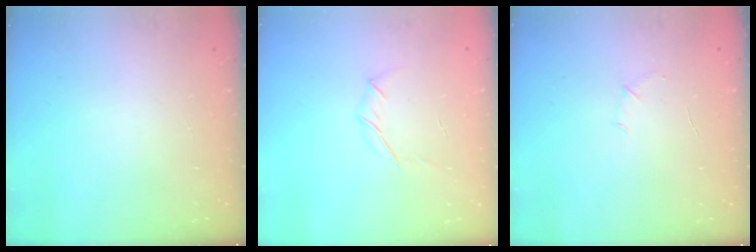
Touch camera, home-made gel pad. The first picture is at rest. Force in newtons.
{"total": 3.9, "press": 3.8, "slide": 0.9}
{"total": 3.7, "press": 3.6, "slide": 1.0}